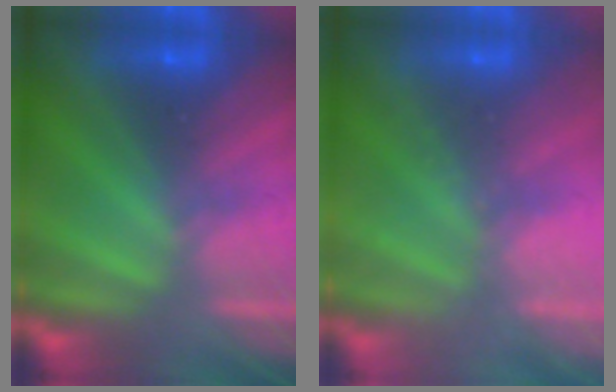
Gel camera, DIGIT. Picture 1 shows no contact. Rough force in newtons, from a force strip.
{"total": 1.9}